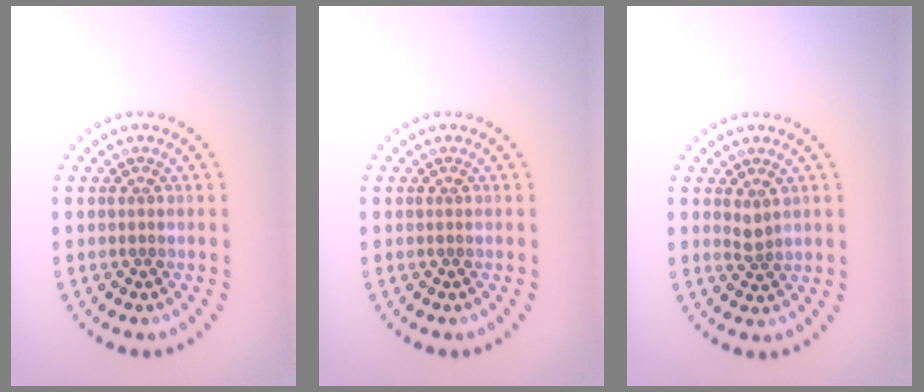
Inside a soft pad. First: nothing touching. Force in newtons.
{"total": 0.0}
{"total": 1.3, "press": 1.1, "slide": 0.8}